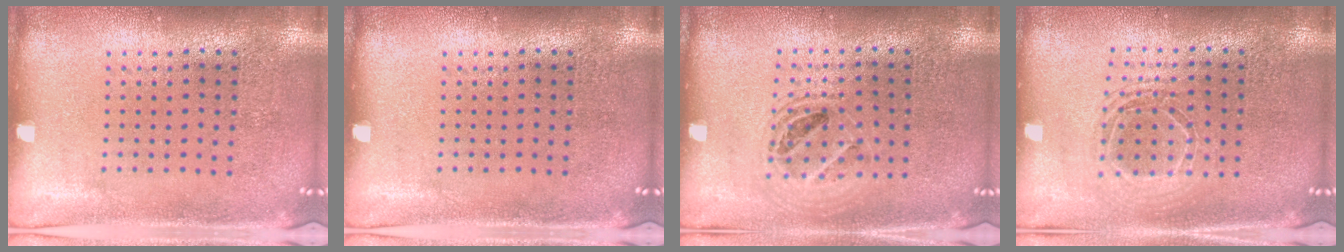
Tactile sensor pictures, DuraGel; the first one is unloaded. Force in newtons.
{"total": 0.0}
{"total": 1.4, "press": 1.2, "slide": 0.6}
{"total": 1.7, "press": 1.4, "slide": 0.9}